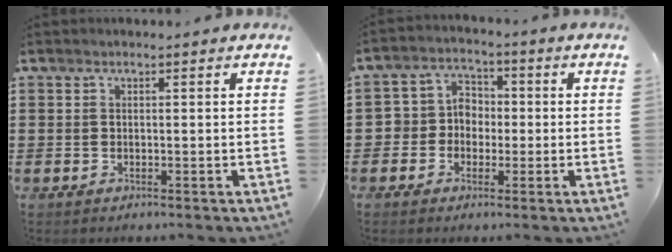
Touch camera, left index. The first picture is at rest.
{"total": 4.6, "force": [-1.4, 4.3, 0.9], "torque": [-0.037, 0.012, -0.033]}